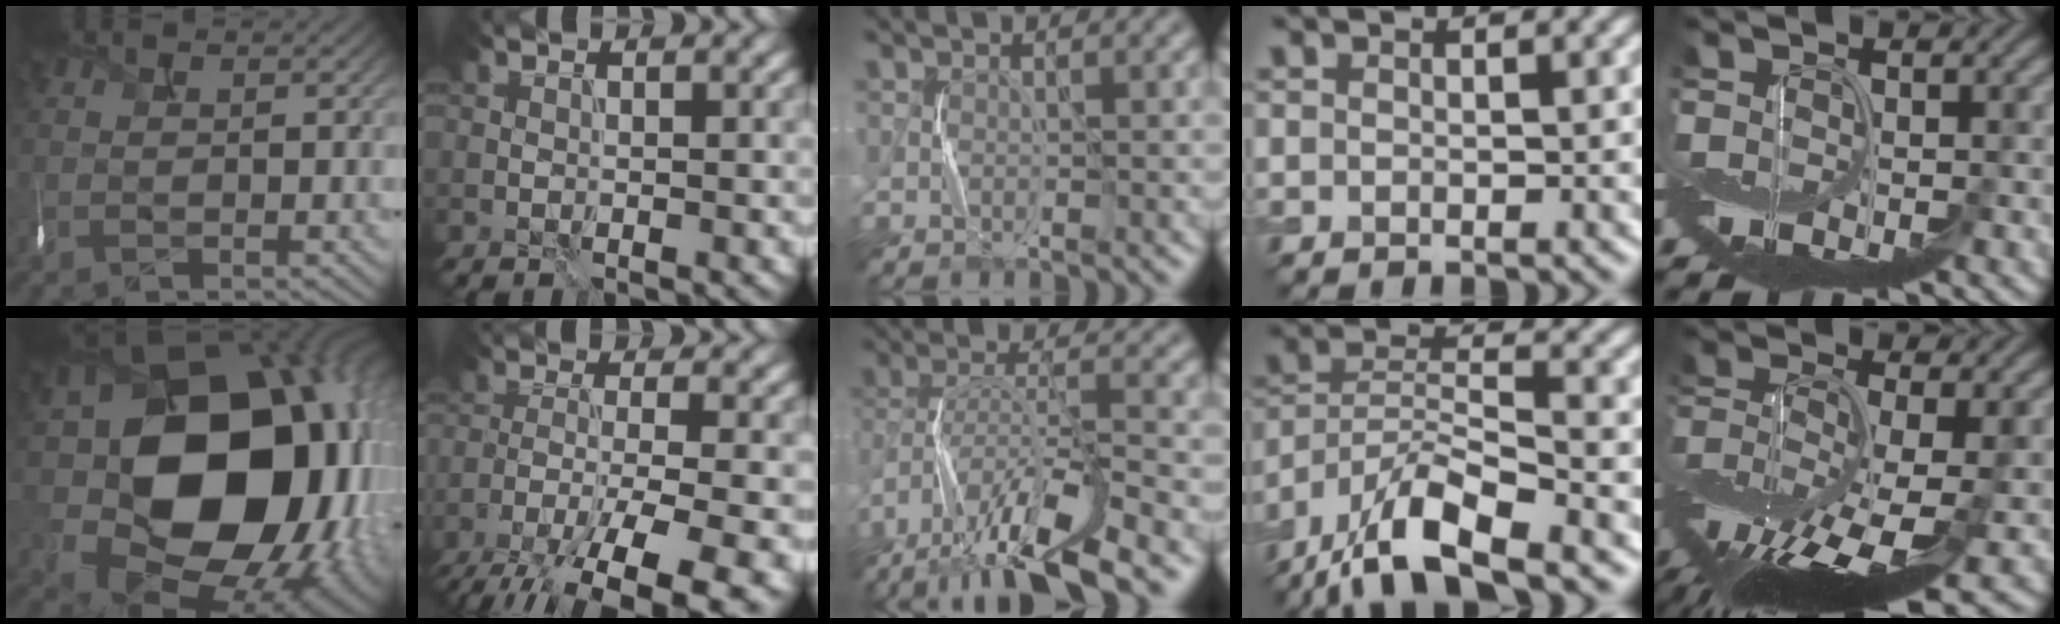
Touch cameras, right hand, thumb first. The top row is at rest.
{"thumb": {"total": 20.5, "force": [0.6, 16.6, 12.0], "torque": [-0.241, -0.054, 0.060]}, "index": {"total": 11.4, "force": [-7.9, 3.2, 7.7], "torque": [-0.142, -0.026, -0.127]}, "middle": {"total": 13.0, "force": [-9.1, 3.6, 8.5], "torque": [-0.171, 0.003, -0.156]}, "ring": {"total": 11.7, "force": [-8.6, 3.4, 7.3], "torque": [-0.135, 0.003, -0.161]}, "little": {"total": 11.2, "force": [-4.8, 3.4, 9.6], "torque": [-0.196, -0.011, -0.083]}}